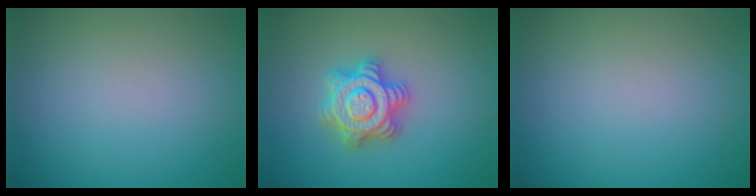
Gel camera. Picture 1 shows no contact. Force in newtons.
{"total": 4.8, "press": 4.8, "slide": 0.7}
{"total": 0.0}